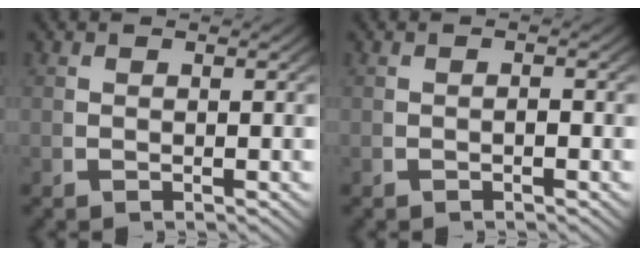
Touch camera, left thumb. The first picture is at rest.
{"total": 0.5, "force": [-0.5, 0.1, 0.2], "torque": [-0.002, 0.001, -0.010]}